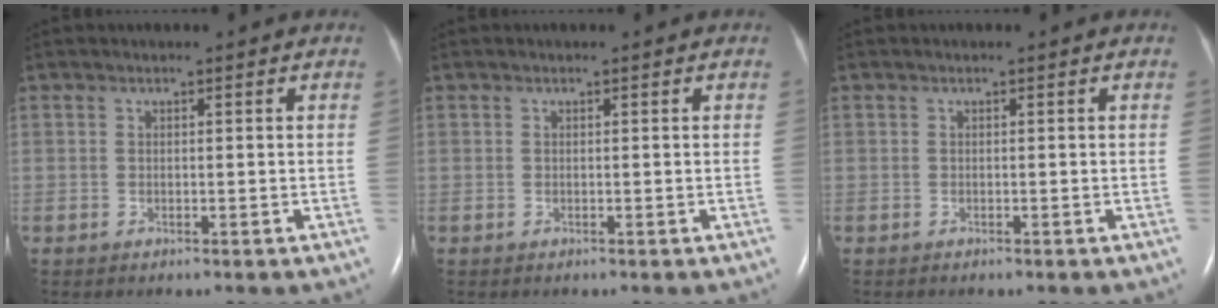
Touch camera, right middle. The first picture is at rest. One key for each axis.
{"total": 0.0}
{"total": 0.0}